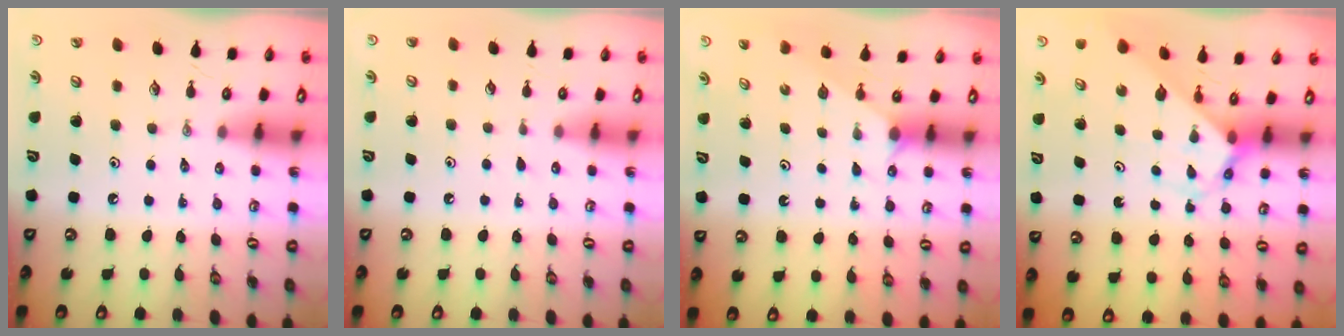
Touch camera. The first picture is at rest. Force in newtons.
{"total": 4.6, "press": 4.5, "slide": 0.5}
{"total": 1.1, "press": 1.1, "slide": 0.2}
{"total": 2.7, "press": 2.7, "slide": 0.1}